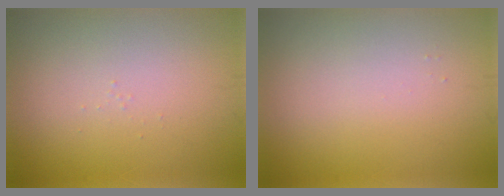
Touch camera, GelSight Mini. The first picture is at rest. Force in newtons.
{"total": 0.0}